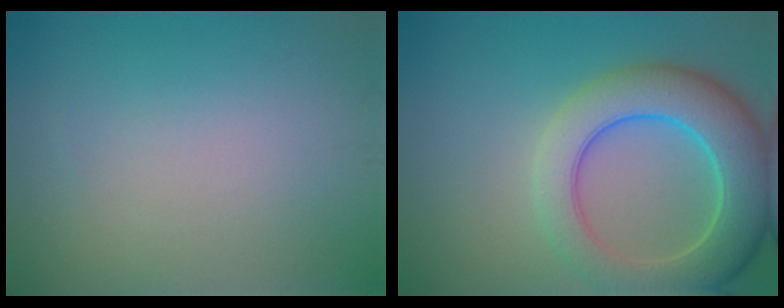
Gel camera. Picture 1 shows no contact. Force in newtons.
{"total": 8.9, "press": 8.8, "slide": 0.7}